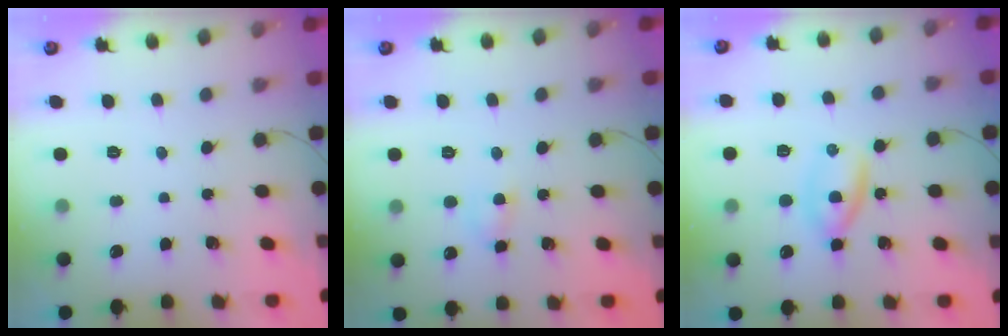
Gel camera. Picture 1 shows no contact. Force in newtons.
{"total": 3.5, "press": 3.3, "slide": 1.2}
{"total": 3.0, "press": 2.9, "slide": 0.9}